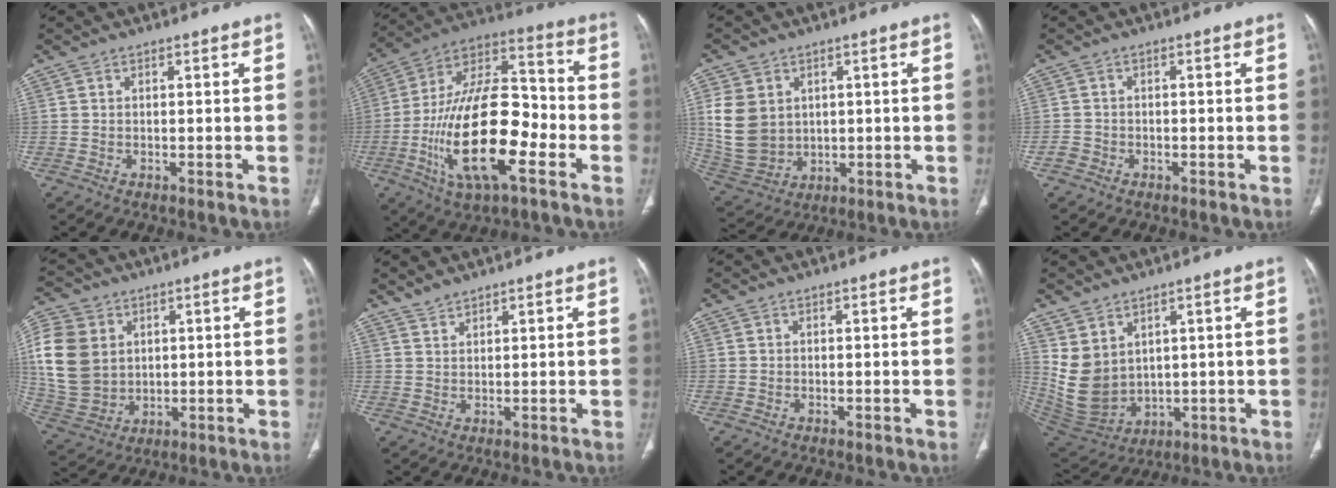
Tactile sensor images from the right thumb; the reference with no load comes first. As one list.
[{"total": 23.9, "force": [-7.0, 10.1, 20.5], "torque": [-0.359, 0.034, -0.118]}, {"total": 11.2, "force": [2.4, 9.1, 6.1], "torque": [-0.107, -0.010, 0.071]}, {"total": 1.5, "force": [-0.9, 1.2, 0.2], "torque": [-0.004, 0.005, -0.020]}, {"total": 15.8, "force": [3.1, 12.7, 8.8], "torque": [-0.178, -0.003, 0.074]}, {"total": 2.0, "force": [2.0, 0.4, 0.3], "torque": [-0.001, -0.002, 0.043]}, {"total": 0.0}, {"total": 10.2, "force": [3.7, 7.6, 5.8], "torque": [-0.102, -0.023, 0.107]}]